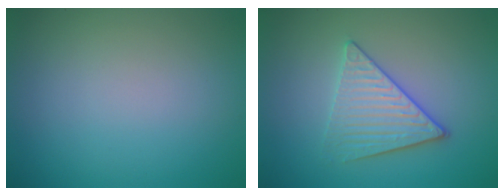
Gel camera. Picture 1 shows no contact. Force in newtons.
{"total": 3.6, "press": 3.4, "slide": 1.3}